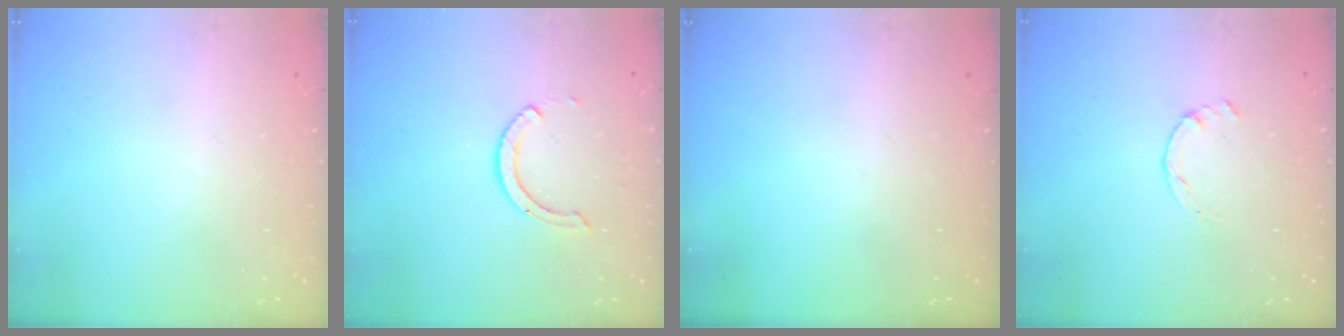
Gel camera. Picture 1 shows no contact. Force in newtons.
{"total": 7.0, "press": 6.9, "slide": 0.8}
{"total": 0.0}
{"total": 0.0}